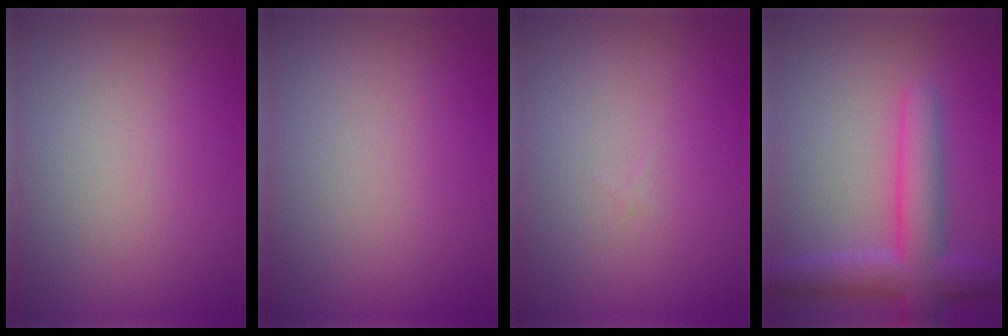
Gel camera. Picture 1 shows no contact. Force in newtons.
{"total": 0.0}
{"total": 0.0}
{"total": 5.1, "press": 5.1, "slide": 0.1}